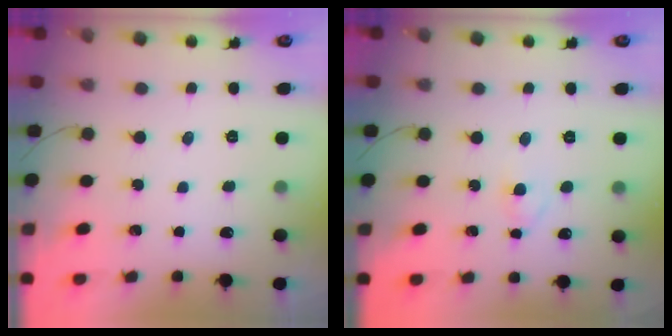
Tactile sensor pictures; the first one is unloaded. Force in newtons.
{"total": 2.6, "press": 2.4, "slide": 1.1}